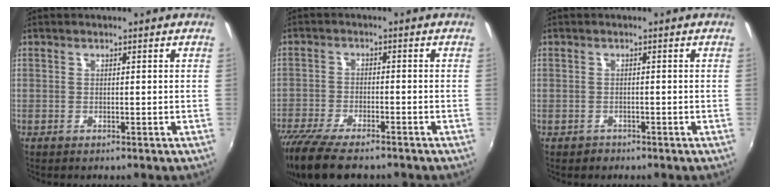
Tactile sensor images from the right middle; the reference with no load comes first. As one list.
[{"total": 13.6, "force": [-11.0, 3.6, 7.2], "torque": [-0.168, -0.048, -0.193]}, {"total": 1.3, "force": [-0.8, 1.0, 0.0], "torque": [-0.002, 0.001, -0.012]}]